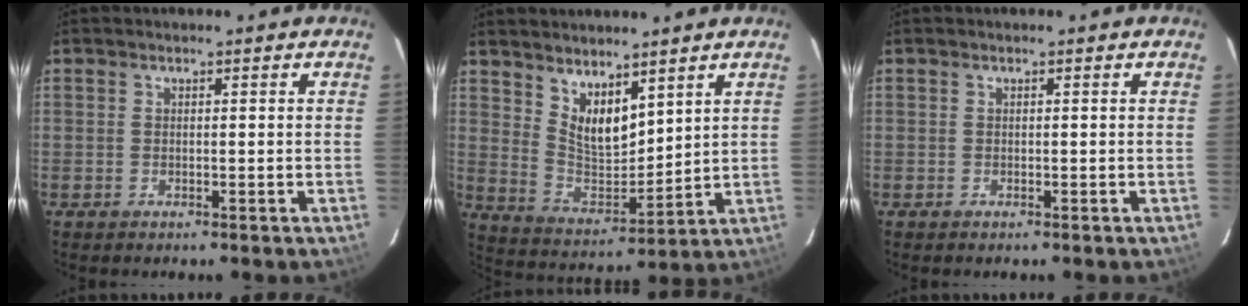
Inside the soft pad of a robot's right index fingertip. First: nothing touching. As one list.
[{"total": 9.6, "force": [6.2, 4.4, 5.8], "torque": [-0.098, -0.010, 0.129]}, {"total": 0.0}]